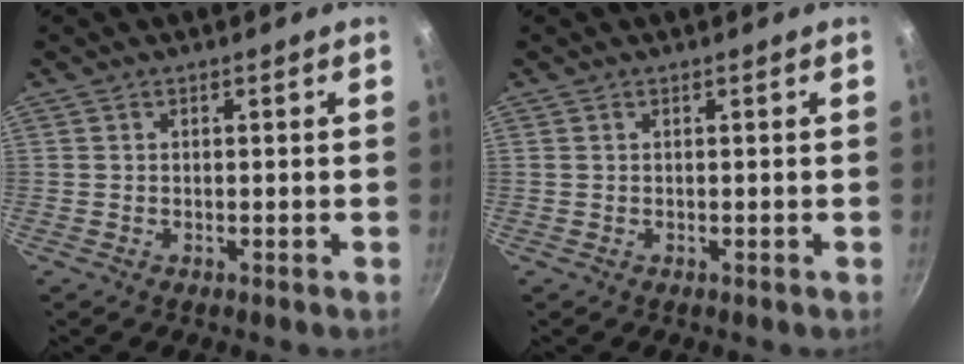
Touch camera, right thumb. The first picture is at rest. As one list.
[{"total": 0.0}]